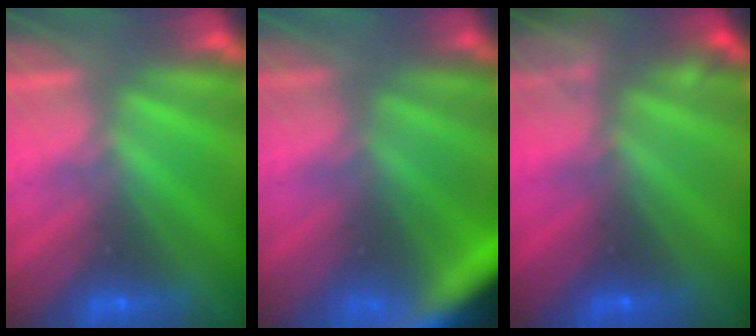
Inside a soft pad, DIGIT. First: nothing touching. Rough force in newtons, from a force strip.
{"total": 8.0}
{"total": 7.8}